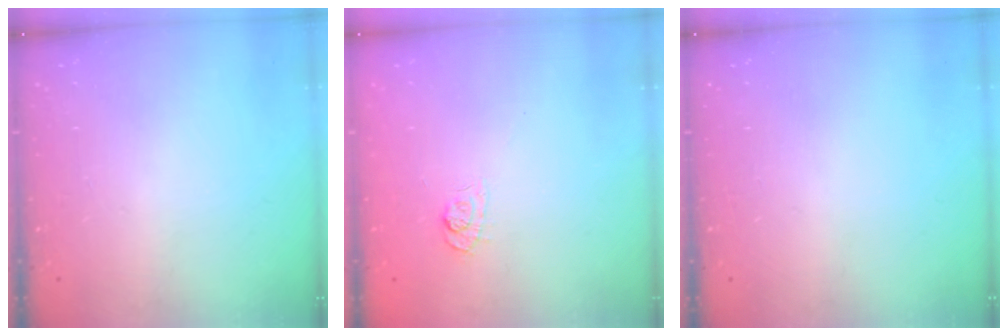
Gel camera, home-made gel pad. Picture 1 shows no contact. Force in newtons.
{"total": 3.8, "press": 3.4, "slide": 1.6}
{"total": 0.0}